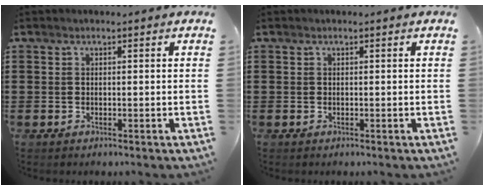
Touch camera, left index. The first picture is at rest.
{"total": 0.0}